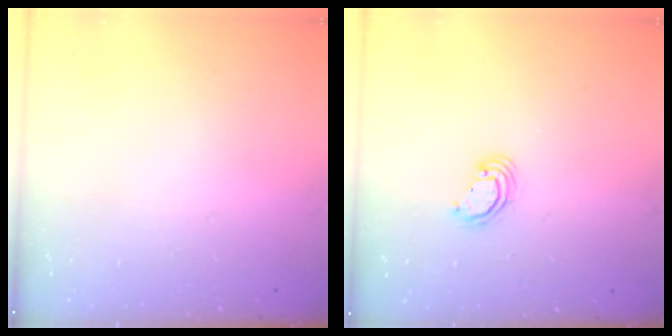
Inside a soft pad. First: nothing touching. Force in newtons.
{"total": 3.6, "press": 3.6, "slide": 0.2}